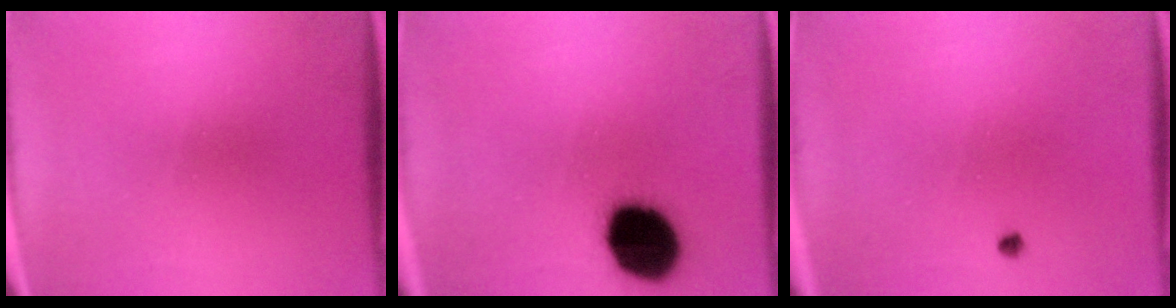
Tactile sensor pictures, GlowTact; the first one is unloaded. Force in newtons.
{"total": 17.1}
{"total": 0.6}